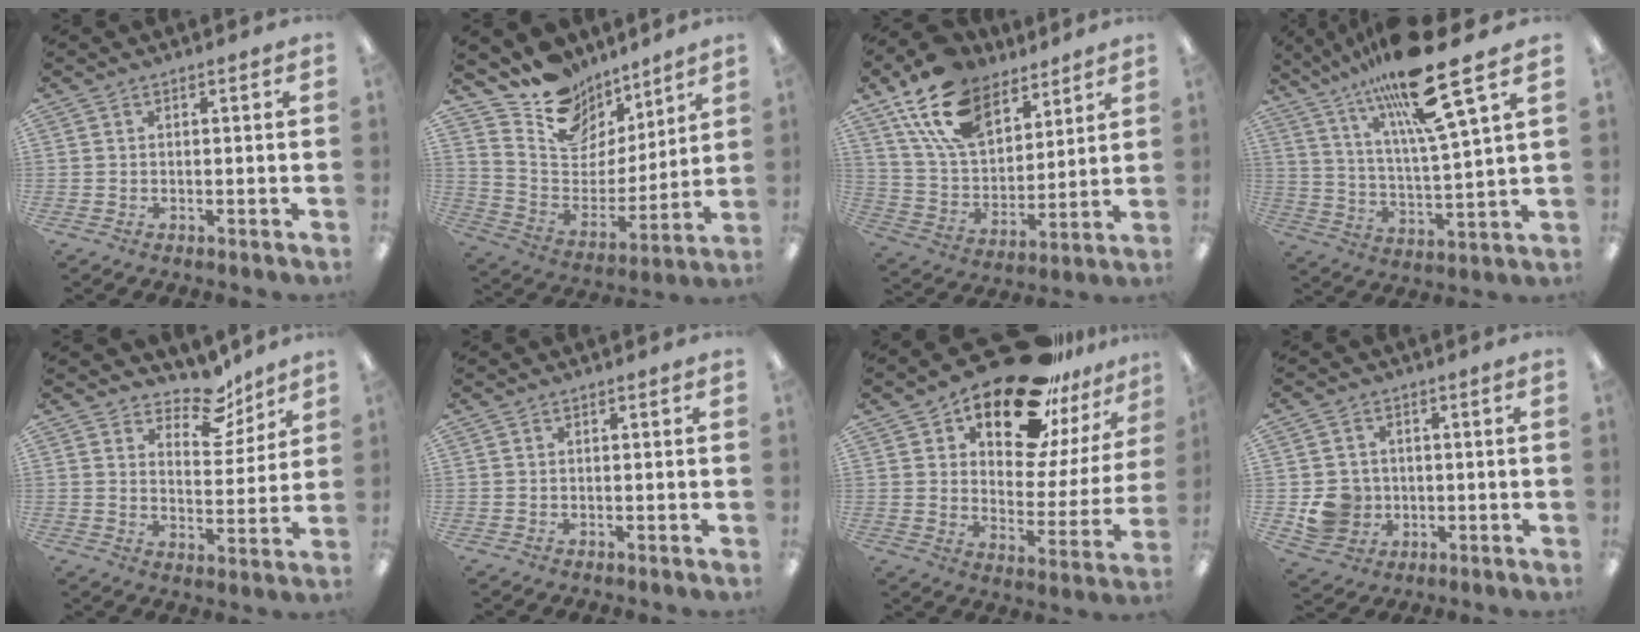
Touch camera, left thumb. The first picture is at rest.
{"total": 13.6, "force": [10.5, 8.2, 2.5], "torque": [-0.068, -0.088, 0.198]}
{"total": 17.8, "force": [11.9, 9.9, 8.8], "torque": [-0.175, -0.049, 0.223]}
{"total": 20.7, "force": [15.0, 2.3, 14.0], "torque": [-0.254, -0.078, 0.237]}
{"total": 10.4, "force": [8.3, 5.0, 3.8], "torque": [-0.049, -0.058, 0.148]}
{"total": 0.0}
{"total": 21.1, "force": [15.8, 9.4, 10.5], "torque": [-0.157, -0.107, 0.269]}
{"total": 7.5, "force": [-0.8, 7.2, 2.1], "torque": [-0.054, 0.011, -0.007]}